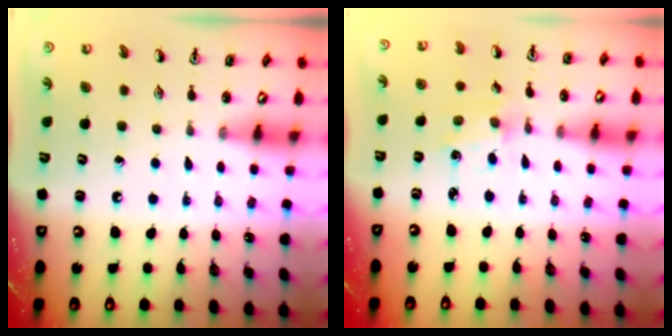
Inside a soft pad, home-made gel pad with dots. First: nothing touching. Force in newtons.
{"total": 1.6, "press": 1.5, "slide": 0.3}